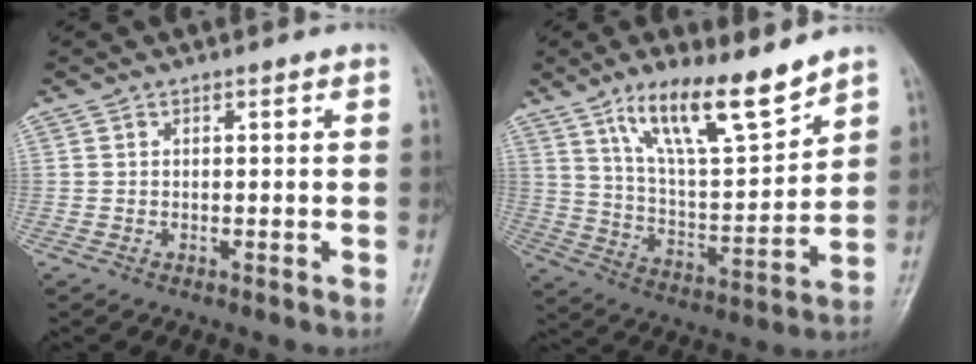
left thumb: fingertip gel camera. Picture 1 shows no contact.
{"total": 15.2, "force": [10.7, 3.8, 10.2], "torque": [-0.156, -0.065, 0.201]}